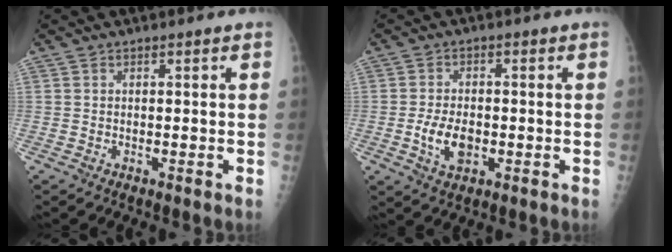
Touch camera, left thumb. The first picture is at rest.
{"total": 6.1, "force": [-1.4, 3.7, 4.6], "torque": [-0.080, 0.001, -0.023]}